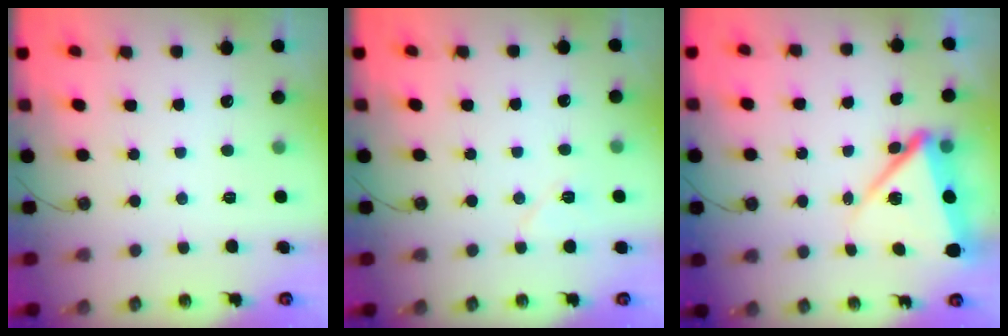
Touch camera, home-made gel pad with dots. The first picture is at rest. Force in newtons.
{"total": 6.8, "press": 5.3, "slide": 4.3}
{"total": 11.1, "press": 11.0, "slide": 1.5}